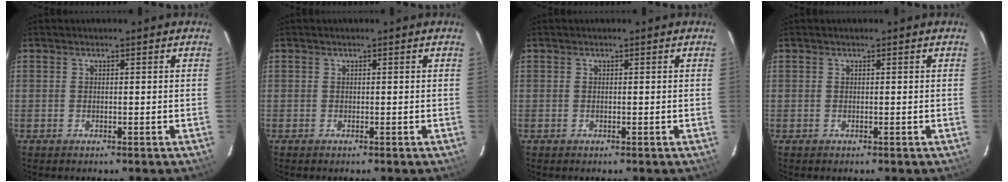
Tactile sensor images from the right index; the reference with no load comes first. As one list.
[{"total": 0.0}, {"total": 0.0}, {"total": 0.0}]